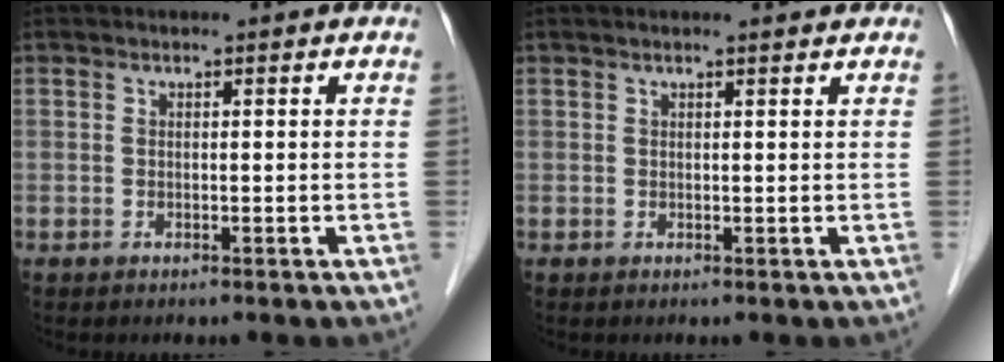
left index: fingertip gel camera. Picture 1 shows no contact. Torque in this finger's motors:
{"motor_torque": [0.34, -0.31, 0.00, 0.00]}